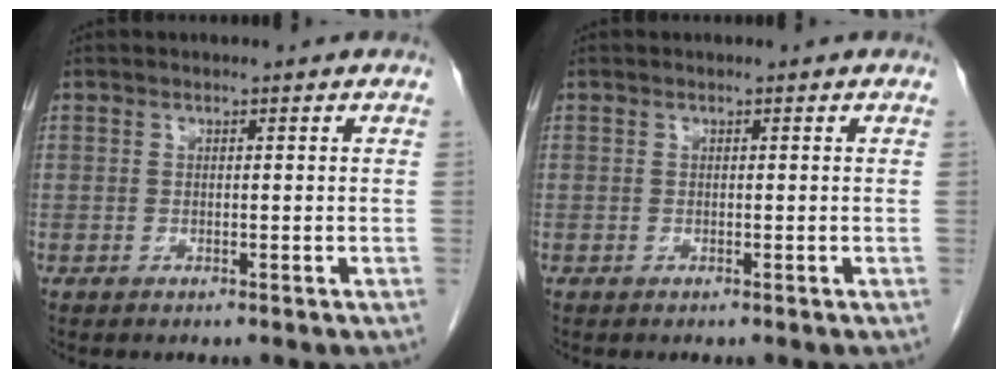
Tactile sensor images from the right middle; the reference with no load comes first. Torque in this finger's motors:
{"motor_torque": [-0.06, 0.05, 0.05, -0.01]}